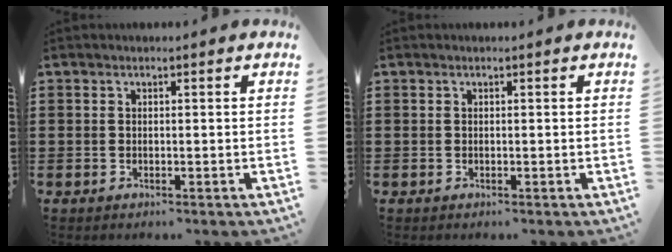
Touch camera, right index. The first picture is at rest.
{"total": 0.0}